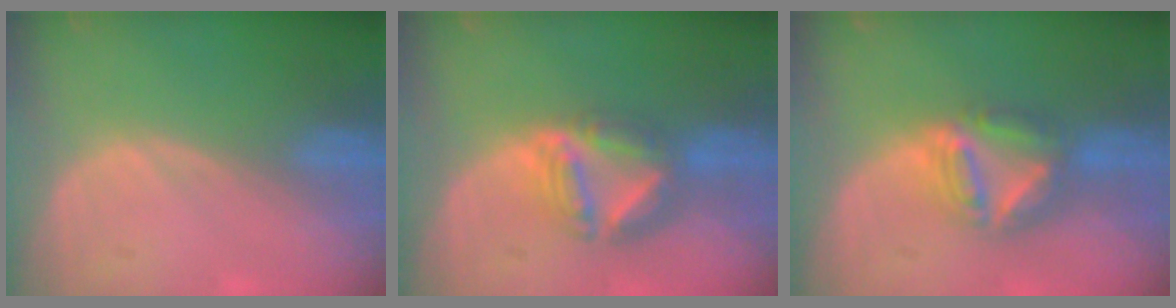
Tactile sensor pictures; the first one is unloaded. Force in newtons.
{"total": 7.5, "press": 6.7, "slide": 3.5}
{"total": 7.8, "press": 6.7, "slide": 4.0}